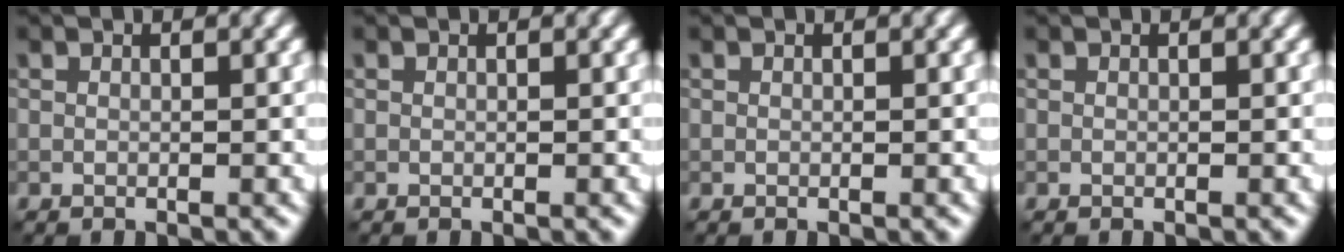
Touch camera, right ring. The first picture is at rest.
{"total": 0.0}
{"total": 0.0}
{"total": 0.0}